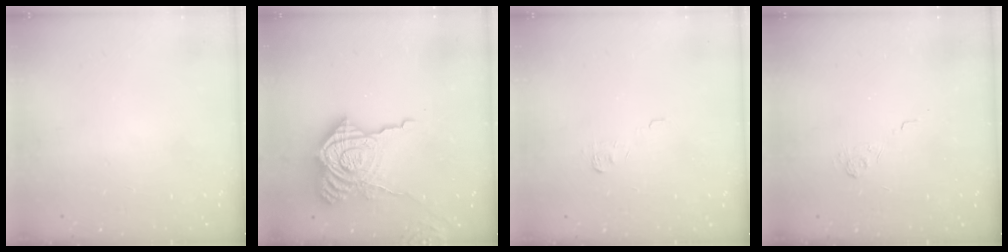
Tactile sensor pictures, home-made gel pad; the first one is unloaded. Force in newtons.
{"total": 21.6, "press": 21.5, "slide": 1.9}
{"total": 3.5, "press": 3.5, "slide": 0.2}
{"total": 2.2, "press": 1.7, "slide": 1.5}